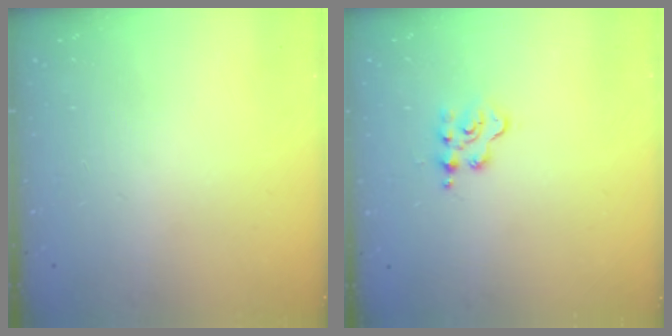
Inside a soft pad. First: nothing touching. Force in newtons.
{"total": 3.0, "press": 3.0, "slide": 0.5}